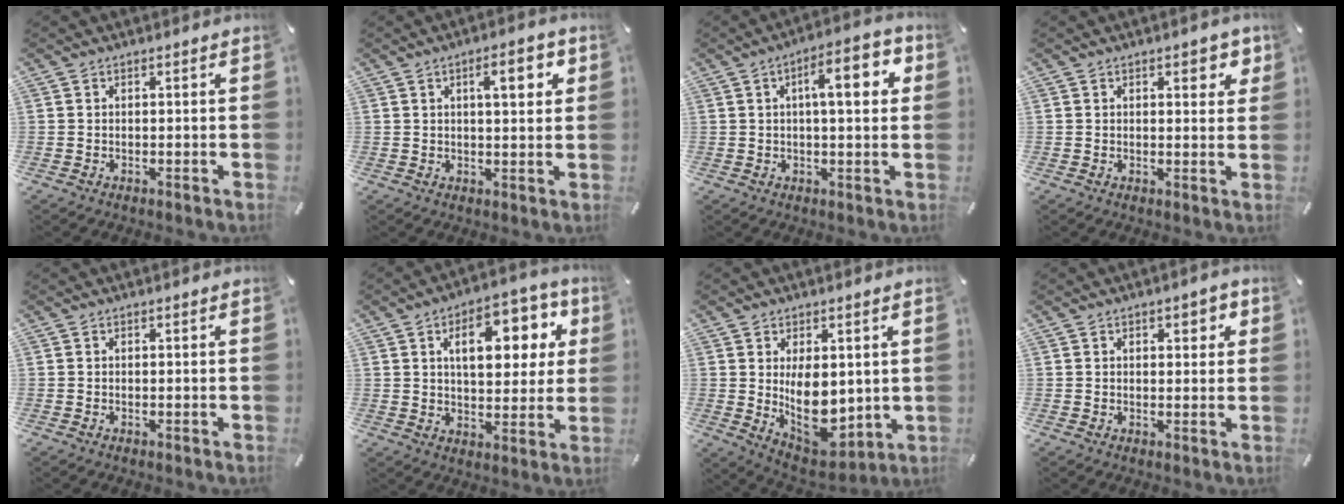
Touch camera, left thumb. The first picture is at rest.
{"total": 6.9, "force": [2.5, 2.2, 6.1], "torque": [-0.084, -0.008, 0.032]}
{"total": 10.6, "force": [2.9, 3.3, 9.6], "torque": [-0.144, -0.003, 0.039]}
{"total": 3.9, "force": [1.9, 2.2, 2.6], "torque": [-0.016, -0.008, 0.025]}
{"total": 0.0}
{"total": 15.8, "force": [6.0, 8.9, 11.6], "torque": [-0.160, -0.010, 0.095]}
{"total": 12.8, "force": [0.8, 8.3, 9.7], "torque": [-0.133, -0.025, 0.019]}
{"total": 2.6, "force": [1.0, 1.6, 1.8], "torque": [-0.022, 0.001, 0.011]}